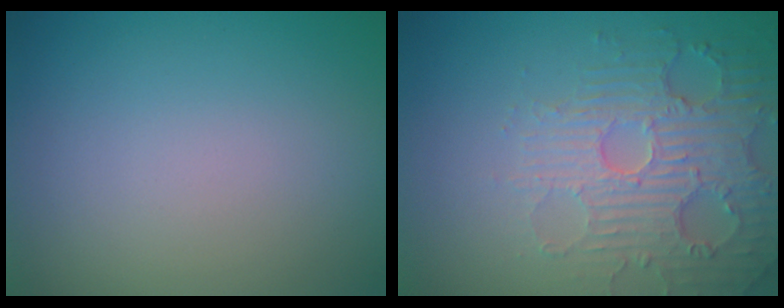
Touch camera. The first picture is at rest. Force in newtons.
{"total": 5.0, "press": 4.1, "slide": 2.9}